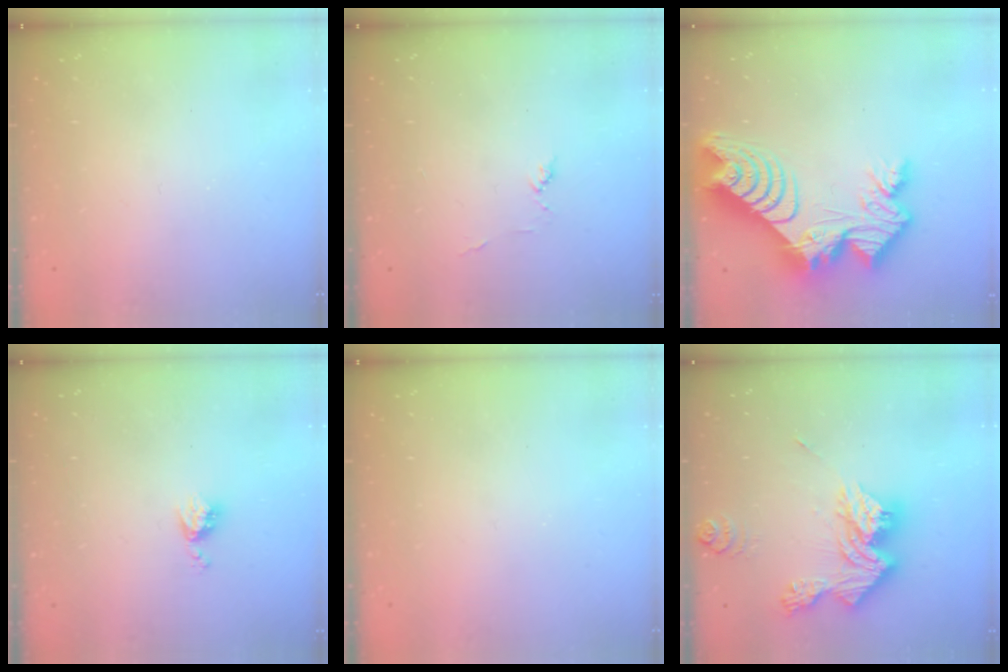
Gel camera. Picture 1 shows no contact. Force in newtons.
{"total": 2.6, "press": 2.6, "slide": 0.3}
{"total": 21.2, "press": 21.1, "slide": 2.1}
{"total": 4.3, "press": 4.2, "slide": 0.5}
{"total": 0.0}
{"total": 16.5, "press": 16.4, "slide": 1.6}